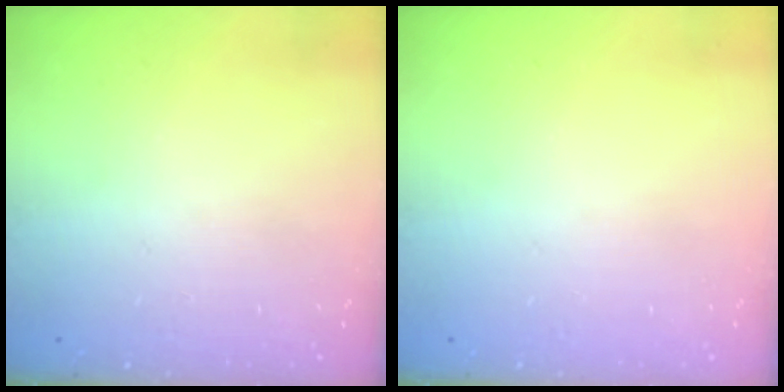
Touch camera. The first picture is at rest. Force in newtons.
{"total": 0.0}